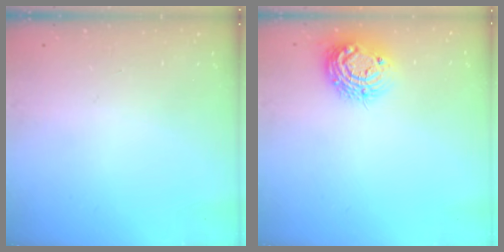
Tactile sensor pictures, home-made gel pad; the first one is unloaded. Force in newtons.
{"total": 12.3, "press": 12.3, "slide": 0.8}